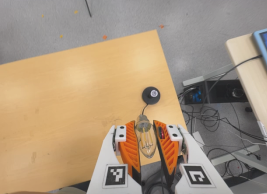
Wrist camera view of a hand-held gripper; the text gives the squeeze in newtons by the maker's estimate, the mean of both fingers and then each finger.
{"total": 20.9, "left": 22.4, "right": 19.4}